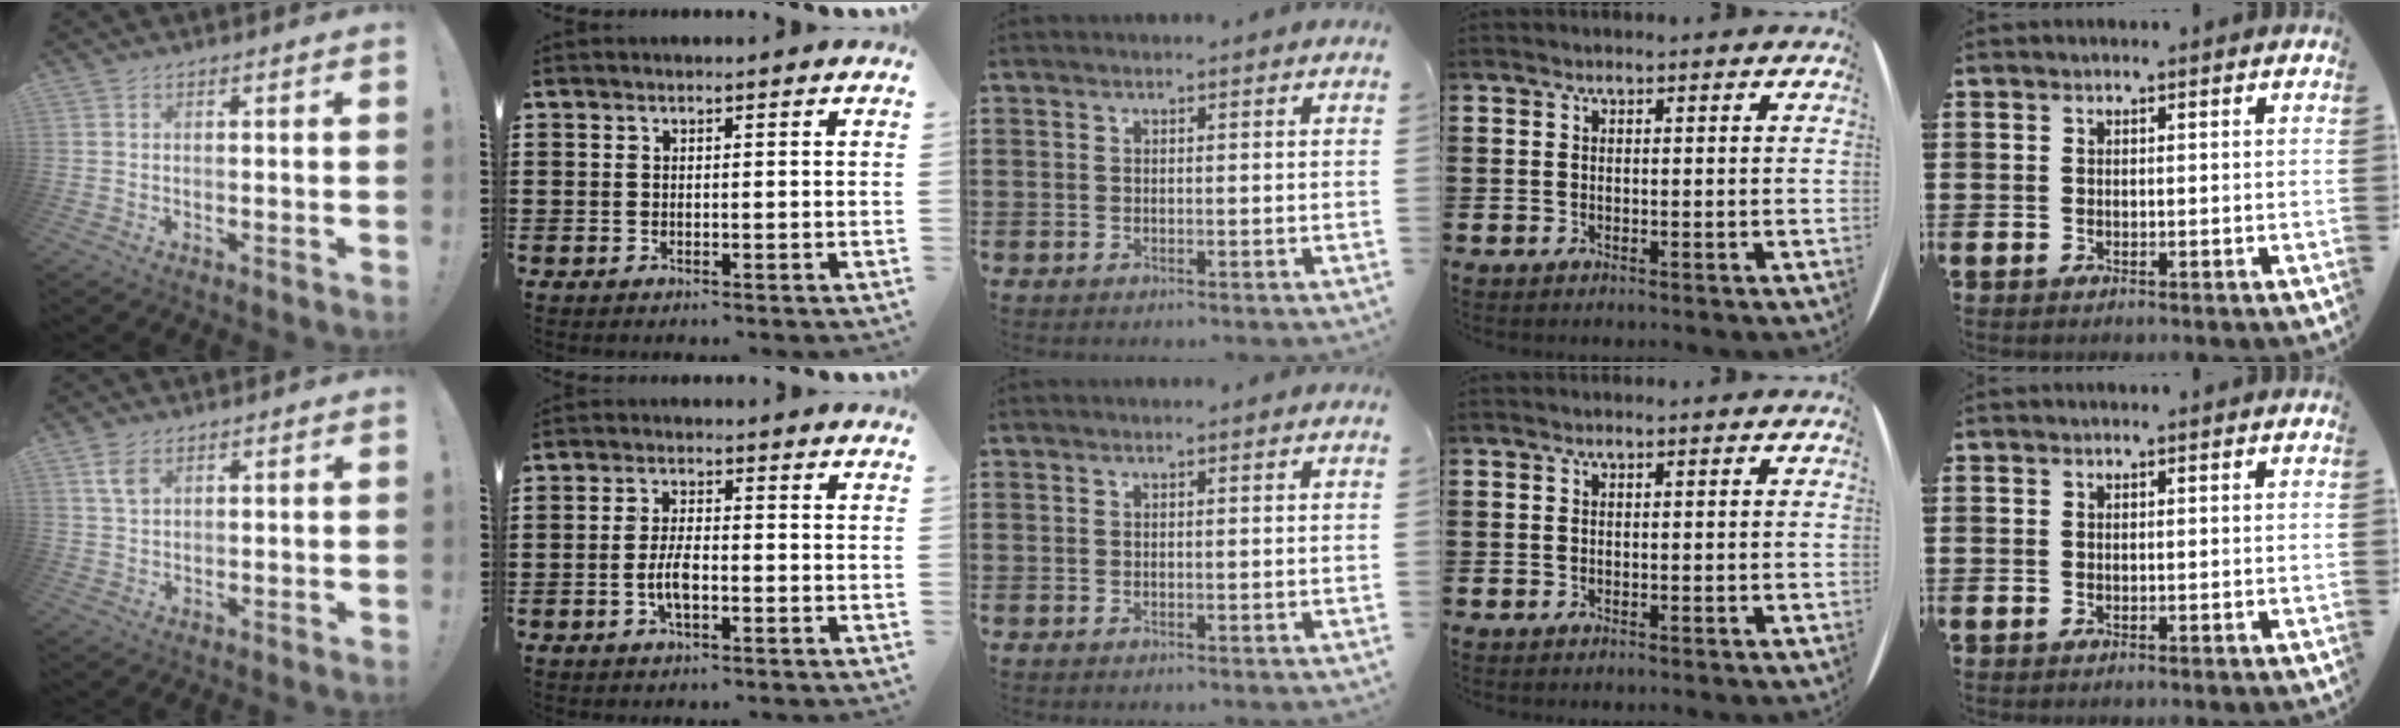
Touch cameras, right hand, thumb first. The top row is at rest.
{"thumb": {"total": 4.4, "force": [2.2, 2.4, 2.9], "torque": [-0.052, -0.004, 0.043]}, "index": {"total": 4.3, "force": [-1.1, 1.4, 3.9], "torque": [-0.091, -0.005, -0.024]}}